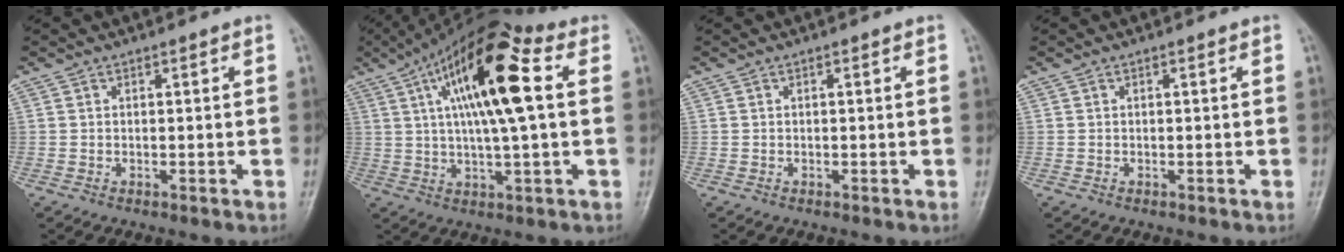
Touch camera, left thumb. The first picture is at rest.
{"total": 17.4, "force": [4.0, 4.8, 16.2], "torque": [-0.280, 0.019, 0.056]}
{"total": 0.0}
{"total": 0.0}